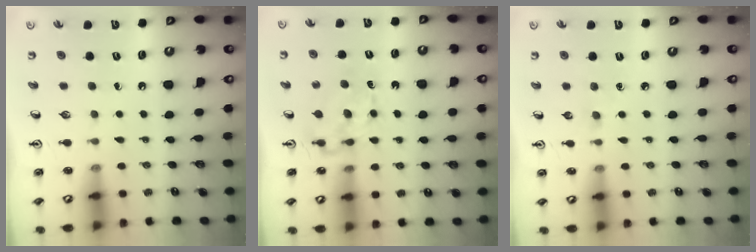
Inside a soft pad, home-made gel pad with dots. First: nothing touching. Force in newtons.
{"total": 7.0, "press": 7.0, "slide": 0.6}
{"total": 2.9, "press": 2.9, "slide": 0.4}